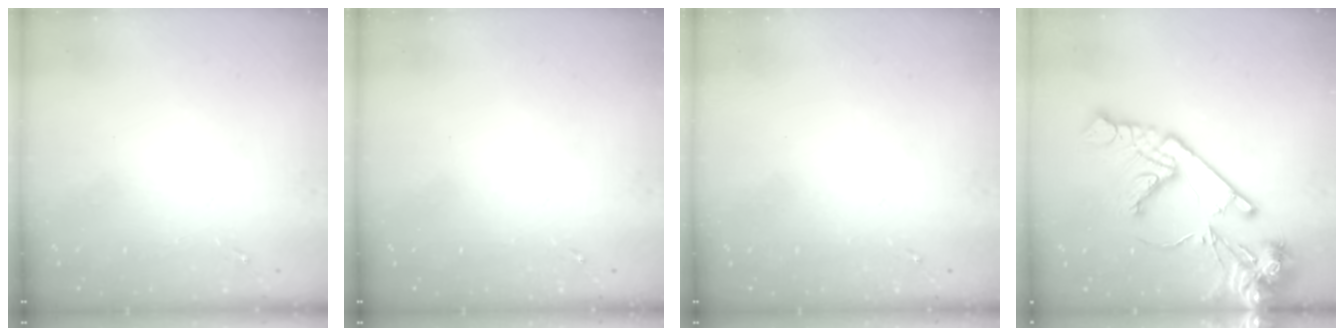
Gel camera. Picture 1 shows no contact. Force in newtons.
{"total": 0.0}
{"total": 0.0}
{"total": 20.6, "press": 20.5, "slide": 2.7}